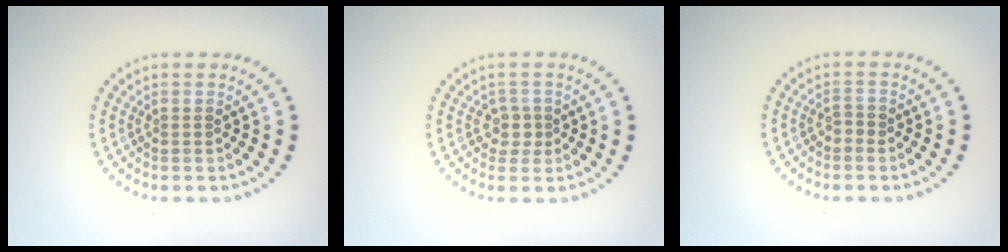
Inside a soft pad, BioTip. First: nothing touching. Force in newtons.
{"total": 1.6, "press": 1.3, "slide": 1.0}
{"total": 0.9, "press": 0.8, "slide": 0.4}